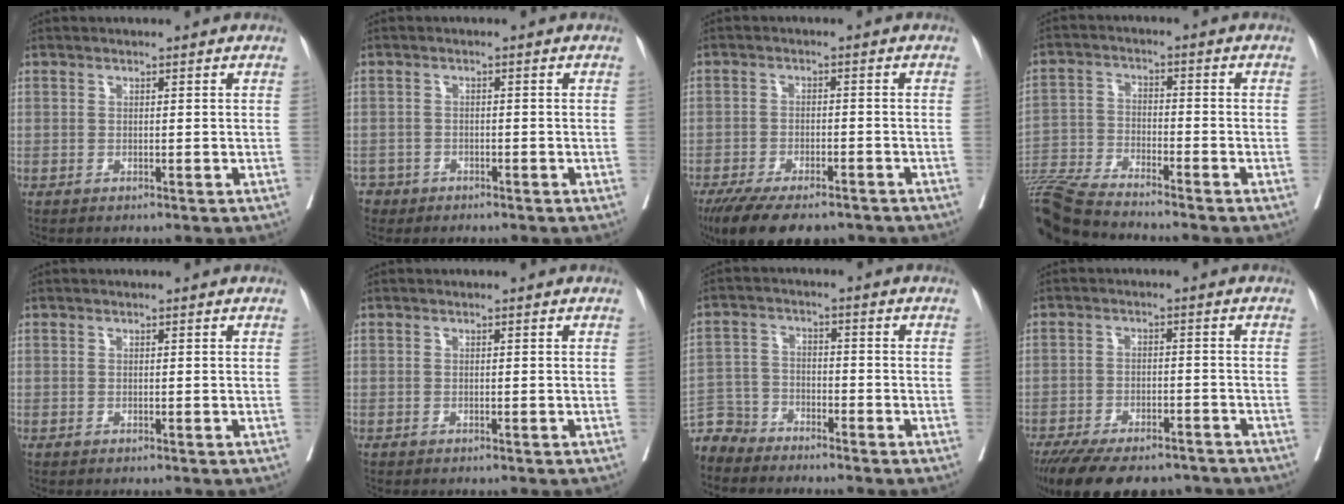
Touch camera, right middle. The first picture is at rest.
{"total": 2.5, "force": [-1.8, 1.7, -0.3], "torque": [0.002, 0.007, -0.034]}
{"total": 12.7, "force": [-9.7, 4.4, 6.8], "torque": [-0.116, -0.015, -0.146]}
{"total": 12.6, "force": [-11.8, -0.4, 4.7], "torque": [-0.084, -0.015, -0.211]}
{"total": 0.0}
{"total": 0.0}
{"total": 5.7, "force": [-5.4, 1.7, -0.7], "torque": [0.017, 0.002, -0.110]}
{"total": 16.2, "force": [-13.0, 6.1, 7.5], "torque": [-0.155, -0.015, -0.185]}